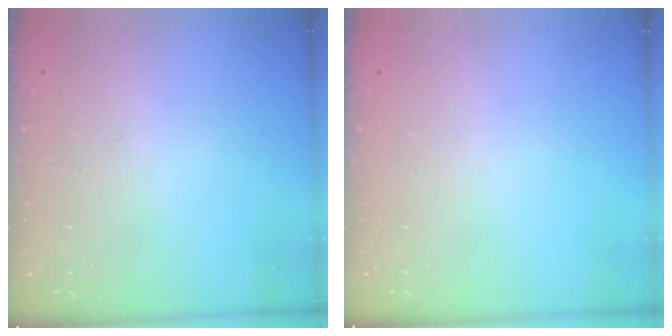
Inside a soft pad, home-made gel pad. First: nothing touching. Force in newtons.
{"total": 0.0}